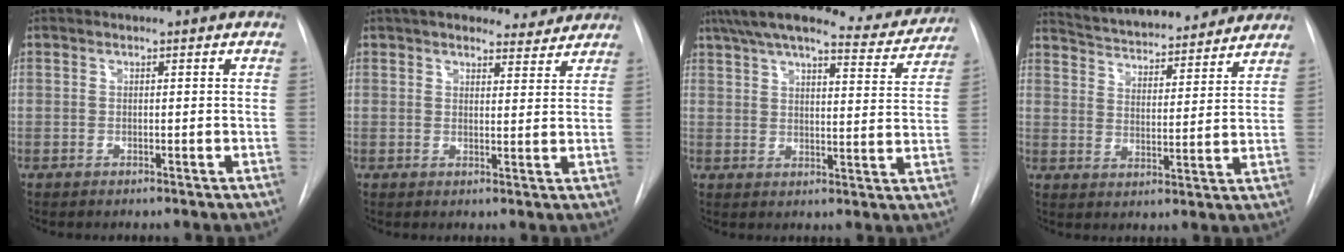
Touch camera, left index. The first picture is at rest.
{"total": 9.8, "force": [8.7, 3.1, 3.3], "torque": [-0.030, 0.011, 0.107]}
{"total": 18.5, "force": [16.7, 3.1, 7.4], "torque": [-0.110, -0.001, 0.215]}
{"total": 20.5, "force": [18.8, 4.2, 7.0], "torque": [-0.111, 0.012, 0.258]}